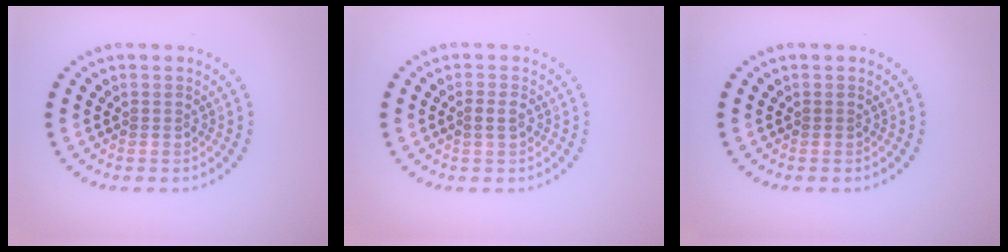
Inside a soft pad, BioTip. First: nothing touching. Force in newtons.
{"total": 1.2, "press": 1.1, "slide": 0.3}
{"total": 0.0}